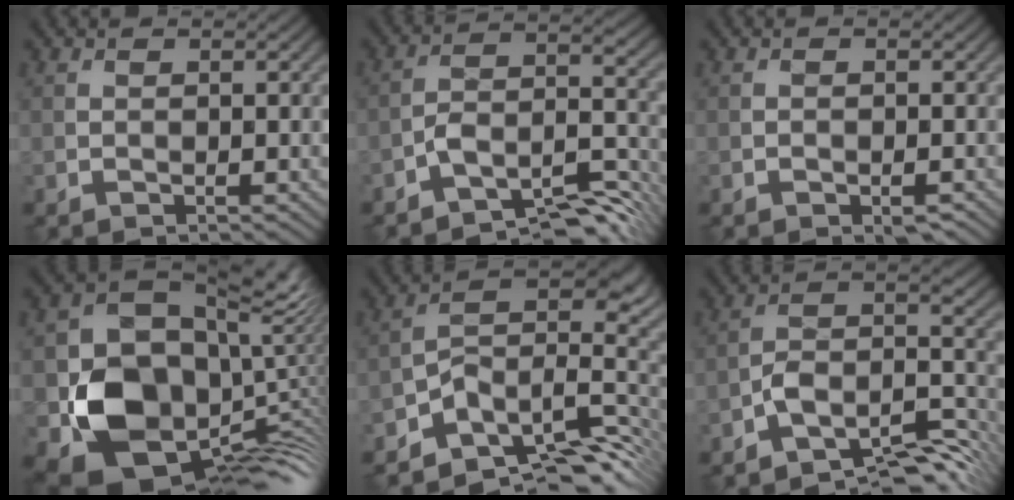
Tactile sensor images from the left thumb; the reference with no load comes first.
{"total": 8.6, "force": [-6.6, 2.5, 4.8], "torque": [-0.075, 0.003, -0.126]}
{"total": 1.7, "force": [-1.1, 0.6, 1.2], "torque": [-0.016, -0.001, -0.016]}
{"total": 15.6, "force": [-2.1, 12.3, 9.3], "torque": [-0.168, -0.041, -0.029]}
{"total": 10.8, "force": [-6.9, 5.1, 6.5], "torque": [-0.098, -0.001, -0.116]}
{"total": 9.3, "force": [-6.7, 3.2, 5.5], "torque": [-0.083, -0.001, -0.134]}